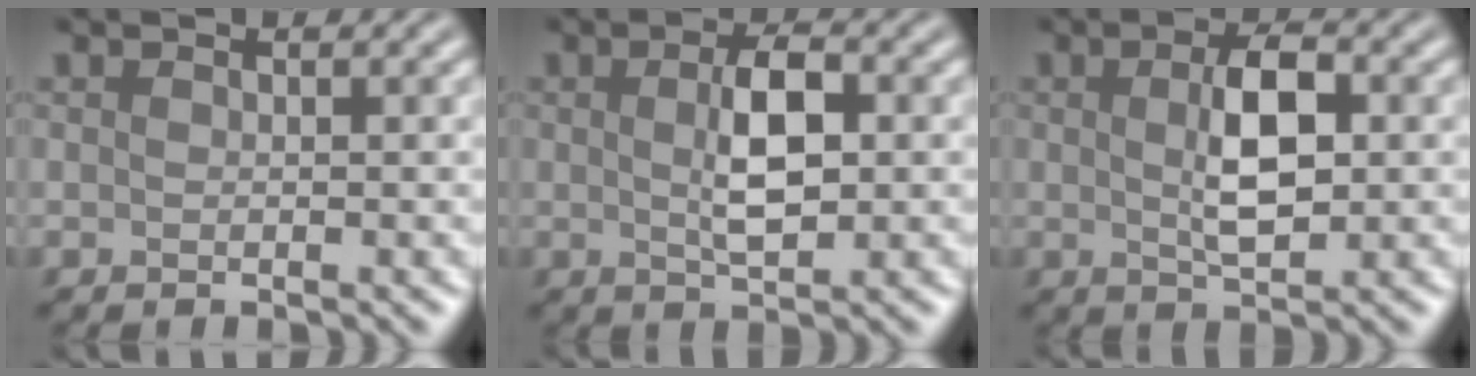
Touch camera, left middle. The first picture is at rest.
{"total": 4.5, "force": [0.4, 1.9, 4.0], "torque": [-0.081, 0.003, 0.007]}
{"total": 5.0, "force": [0.5, 2.2, 4.5], "torque": [-0.086, 0.003, 0.010]}